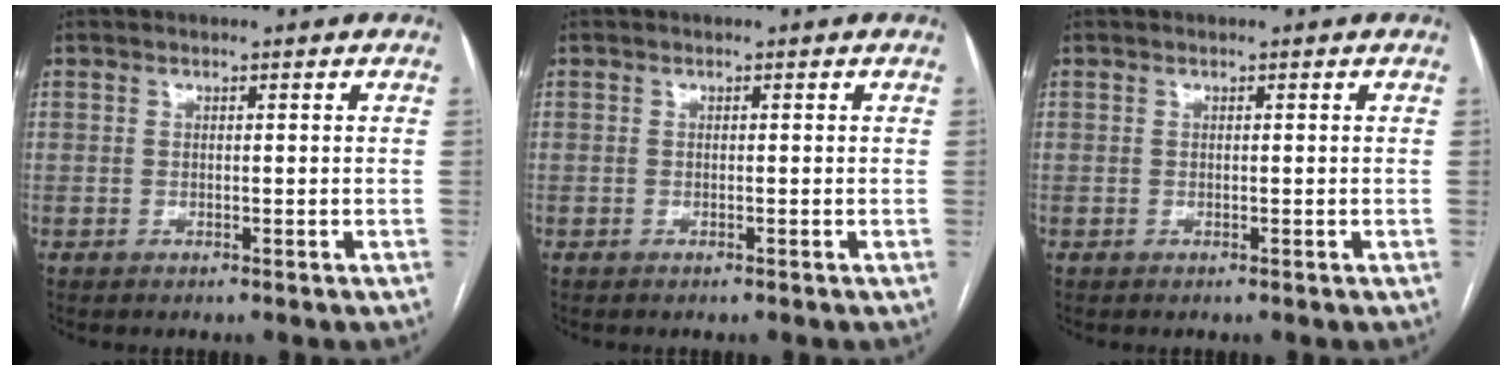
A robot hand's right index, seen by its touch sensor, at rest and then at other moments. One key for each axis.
{"total": 0.0}
{"total": 0.0}